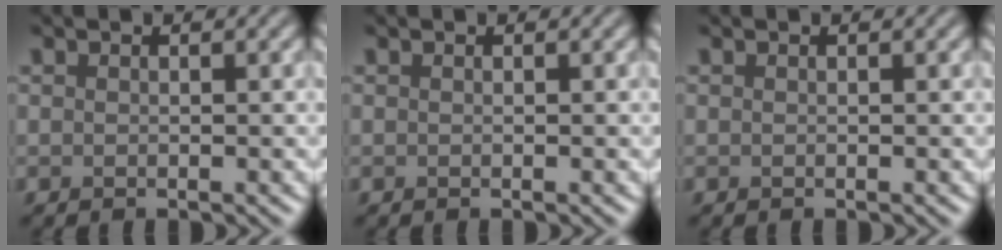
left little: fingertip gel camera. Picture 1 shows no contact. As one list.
[{"total": 0.0}, {"total": 0.0}]